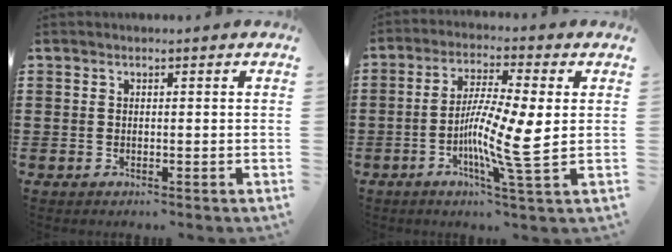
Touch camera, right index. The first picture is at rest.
{"total": 10.3, "force": [-1.4, 0.4, 10.2], "torque": [-0.191, -0.012, -0.029]}